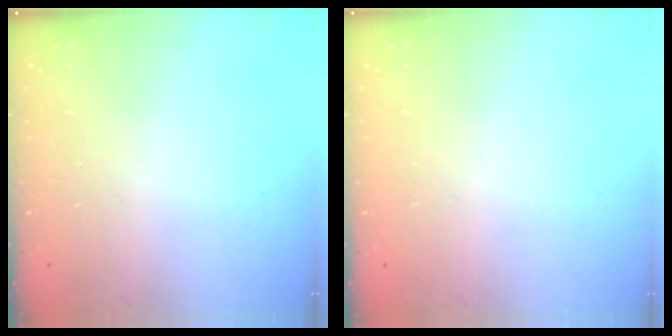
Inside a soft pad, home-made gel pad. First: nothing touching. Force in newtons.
{"total": 0.0}